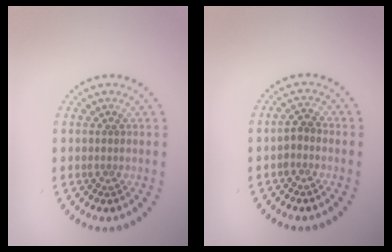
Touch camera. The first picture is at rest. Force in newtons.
{"total": 1.3, "press": 1.1, "slide": 0.7}